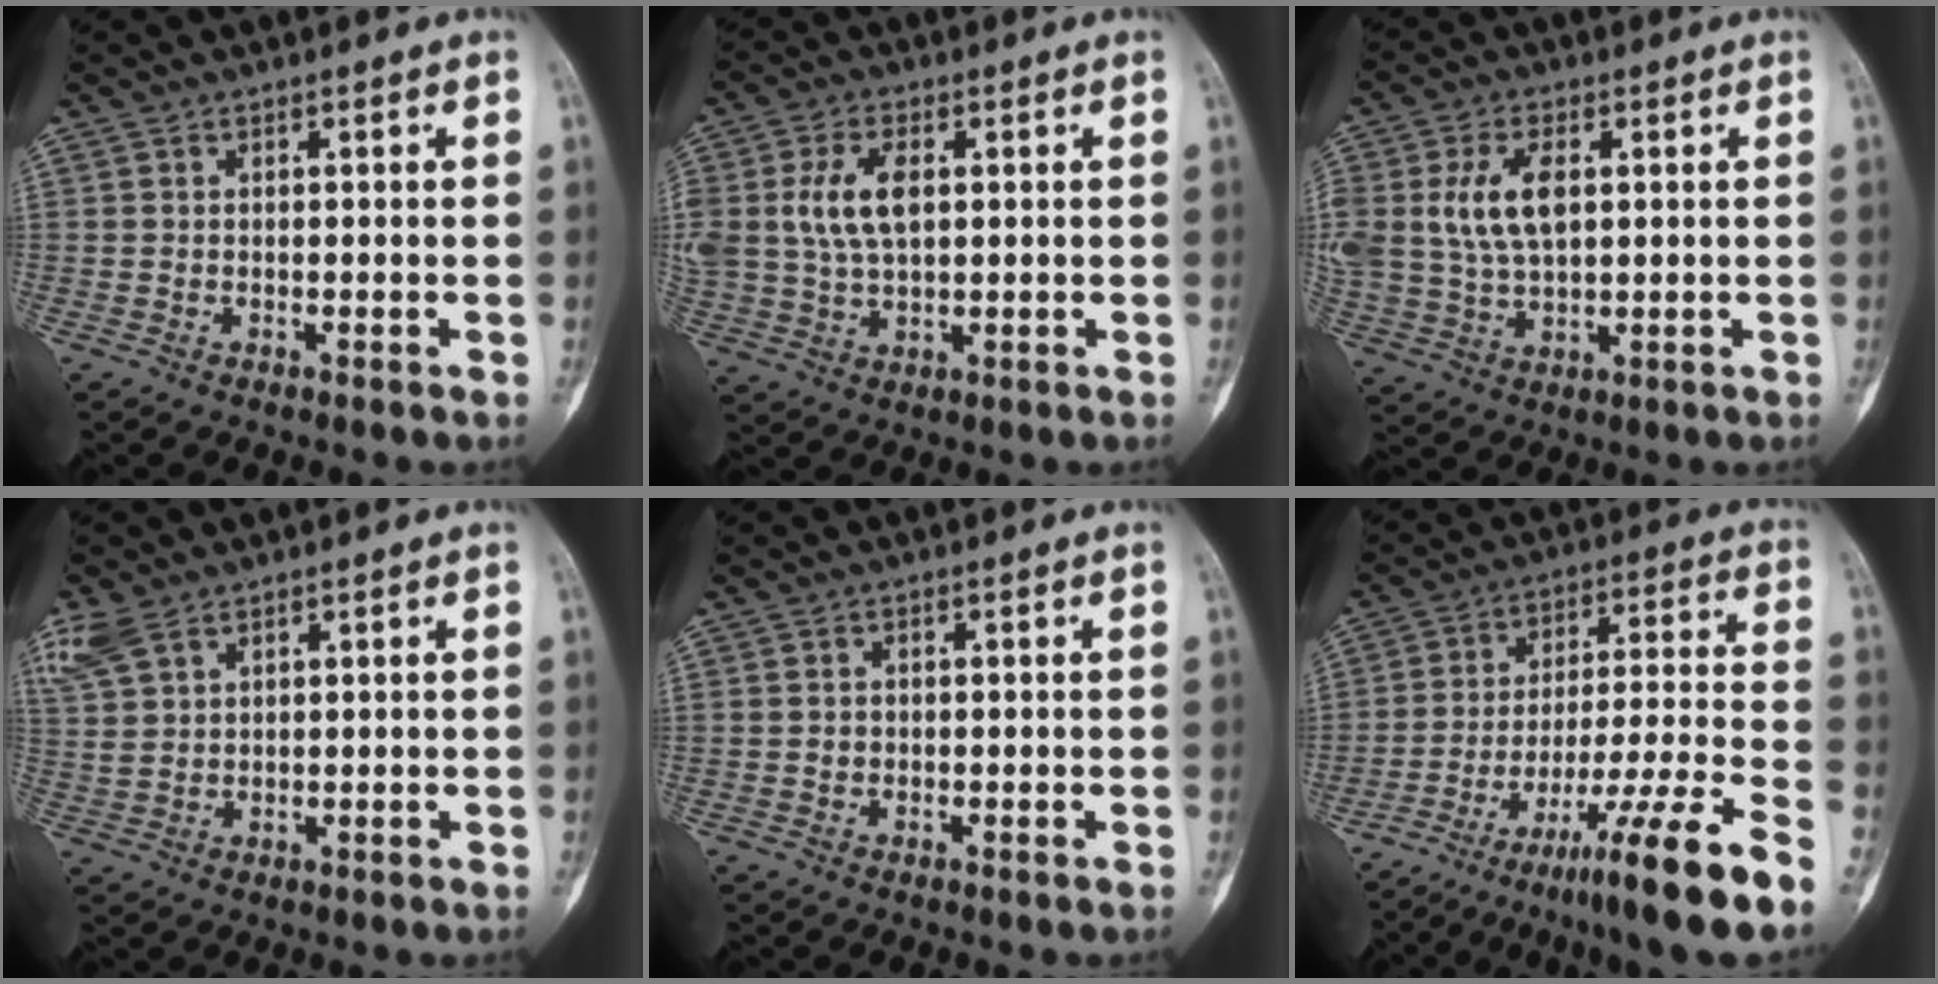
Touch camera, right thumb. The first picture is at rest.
{"total": 9.9, "force": [1.9, 5.7, 7.9], "torque": [-0.164, 0.004, 0.040]}
{"total": 11.4, "force": [2.3, 6.6, 9.0], "torque": [-0.184, 0.003, 0.051]}
{"total": 5.7, "force": [3.8, 2.9, 3.2], "torque": [-0.079, 0.002, 0.089]}
{"total": 0.9, "force": [0.0, 0.9, 0.3], "torque": [-0.001, 0.003, 0.000]}
{"total": 17.7, "force": [-11.9, 0.6, 13.1], "torque": [-0.227, 0.056, -0.191]}